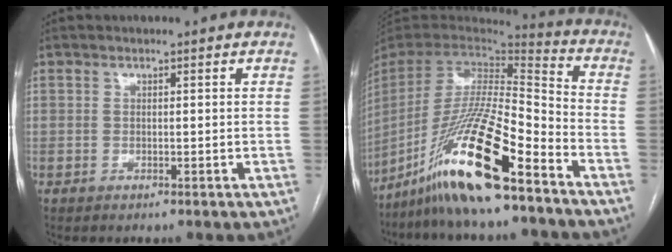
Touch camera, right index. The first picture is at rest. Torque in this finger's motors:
{"motor_torque": [1.18, -0.96, 0.80, 0.21]}